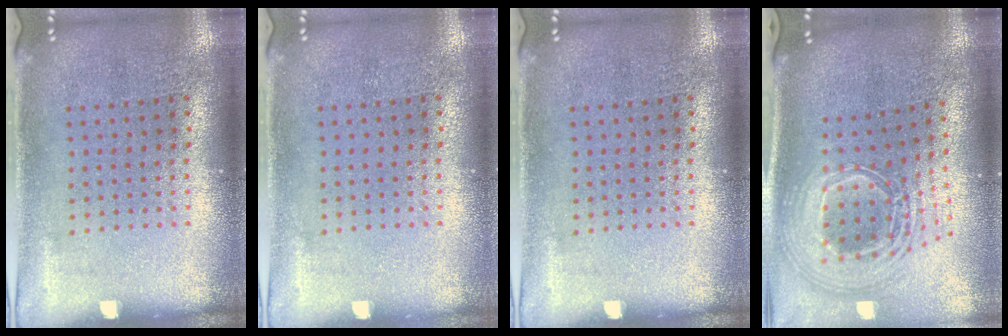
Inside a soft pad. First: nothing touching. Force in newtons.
{"total": 0.0}
{"total": 0.0}
{"total": 2.7, "press": 1.8, "slide": 2.0}